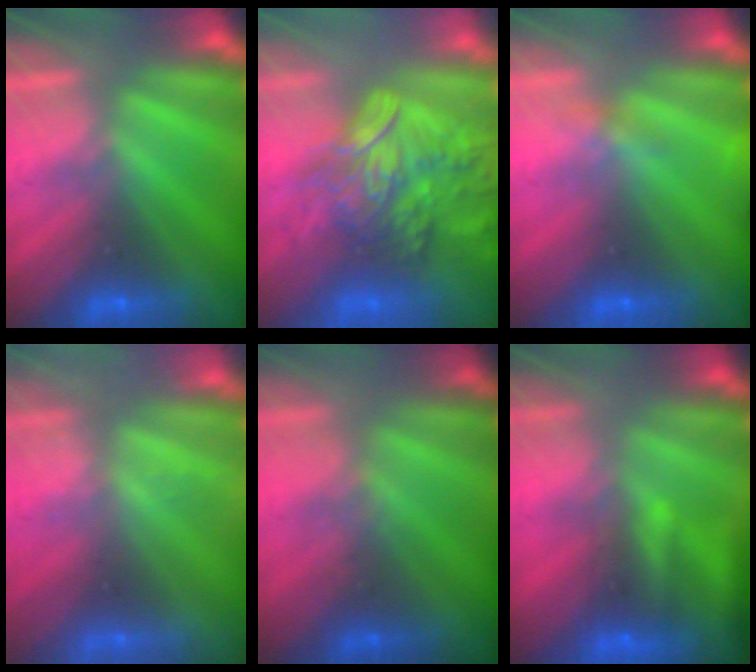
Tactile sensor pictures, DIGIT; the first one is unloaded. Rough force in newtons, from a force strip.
{"total": 8.8}
{"total": 3.5}
{"total": 2.2}
{"total": 1.5}
{"total": 7.2}